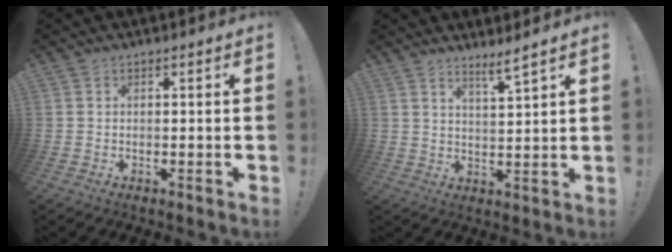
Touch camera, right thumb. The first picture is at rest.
{"total": 5.4, "force": [4.3, -0.4, 3.2], "torque": [-0.039, -0.035, 0.066]}